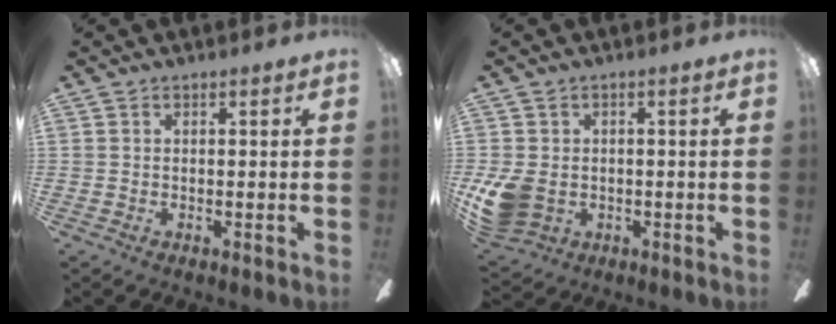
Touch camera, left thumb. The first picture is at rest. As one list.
[{"total": 9.2, "force": [-1.7, 7.1, 5.5], "torque": [-0.120, 0.006, -0.025]}]